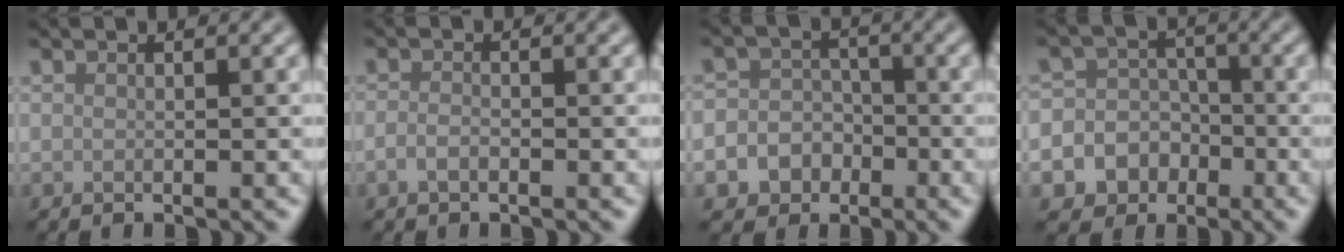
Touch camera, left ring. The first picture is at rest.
{"total": 1.2, "force": [-0.6, 0.5, 0.8], "torque": [-0.019, 0.000, -0.015]}
{"total": 5.8, "force": [-2.7, 5.0, 1.1], "torque": [0.009, -0.002, -0.059]}
{"total": 8.6, "force": [-3.8, 7.5, 1.4], "torque": [-0.017, -0.015, -0.077]}